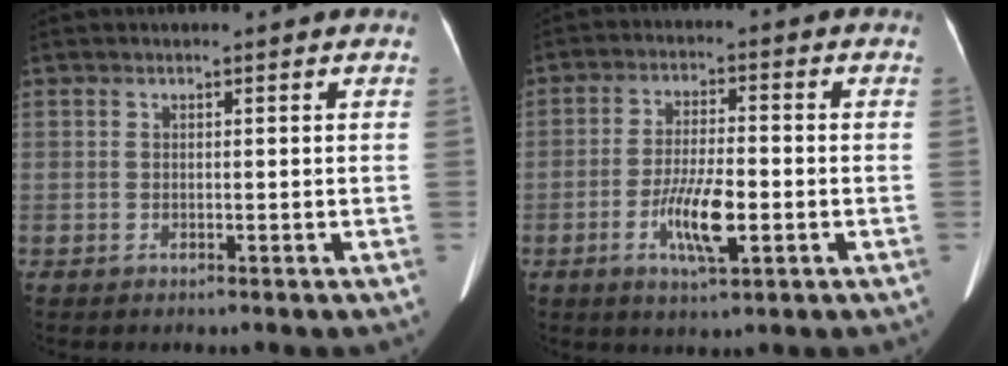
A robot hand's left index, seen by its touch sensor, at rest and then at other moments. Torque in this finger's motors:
{"motor_torque": [0.54, 0.39, 0.20, 0.07]}